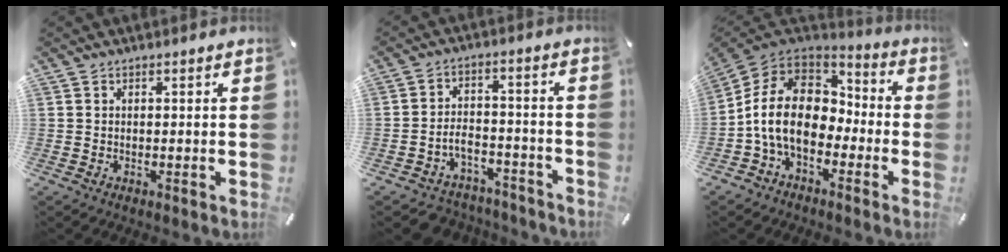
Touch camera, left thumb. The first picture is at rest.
{"total": 6.2, "force": [-3.4, 4.9, 1.8], "torque": [-0.027, 0.025, -0.058]}
{"total": 14.9, "force": [-3.6, 10.6, 9.8], "torque": [-0.216, 0.029, -0.069]}